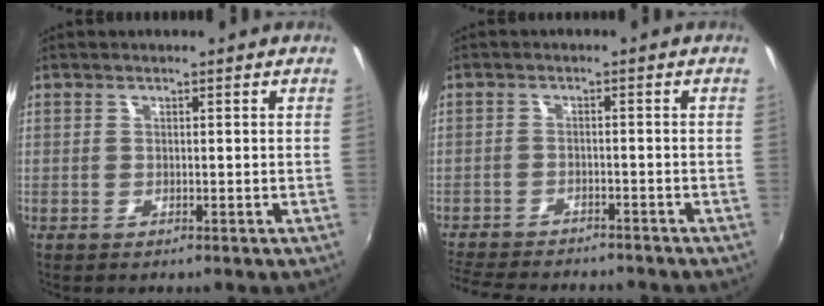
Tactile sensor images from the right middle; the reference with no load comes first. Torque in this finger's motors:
{"motor_torque": [1.12, -1.02, 0.10, 0.05]}